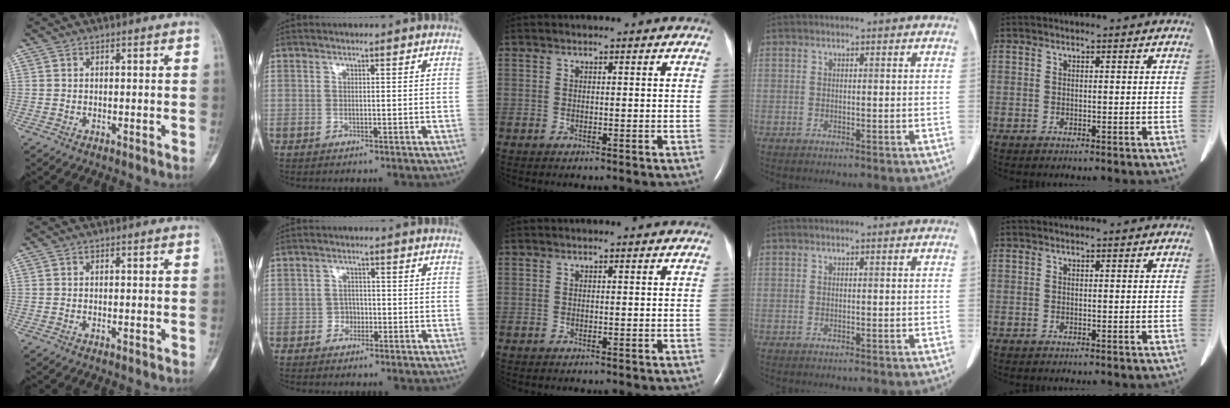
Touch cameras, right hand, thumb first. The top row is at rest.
{"index": {"total": 1.8, "force": [-0.9, 1.4, 0.5], "torque": [0.001, 0.009, -0.017]}}